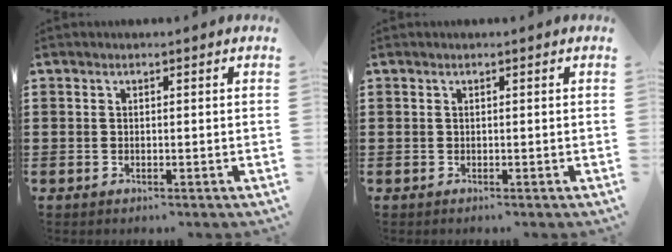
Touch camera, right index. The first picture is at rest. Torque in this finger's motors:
{"motor_torque": [-1.02, 1.12, -0.42, -0.04]}